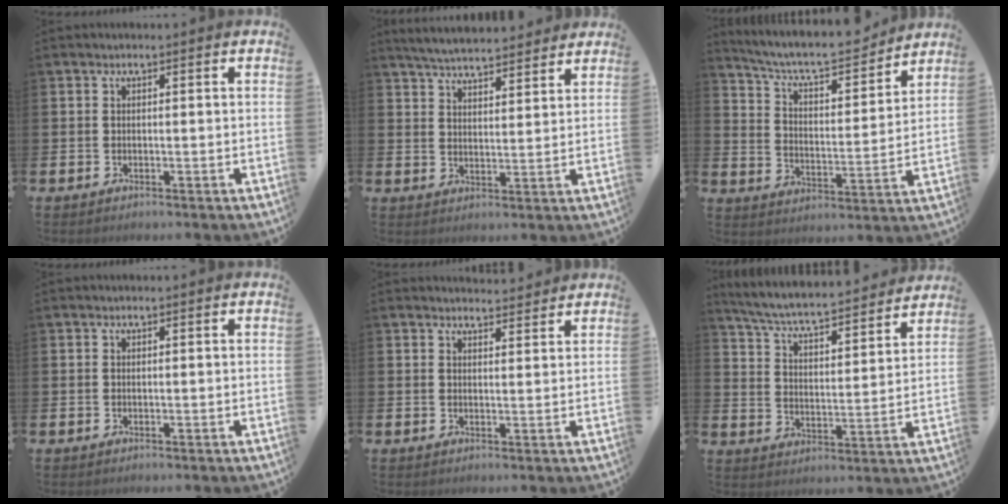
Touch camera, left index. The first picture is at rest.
{"total": 5.4, "force": [5.3, 0.5, 0.7], "torque": [-0.029, -0.030, 0.094]}
{"total": 7.6, "force": [7.0, 1.5, 2.6], "torque": [-0.074, -0.055, 0.117]}
{"total": 0.0}
{"total": 2.8, "force": [2.8, 0.4, -0.1], "torque": [0.010, -0.020, 0.048]}
{"total": 6.4, "force": [6.1, 0.6, 2.0], "torque": [-0.070, -0.051, 0.101]}